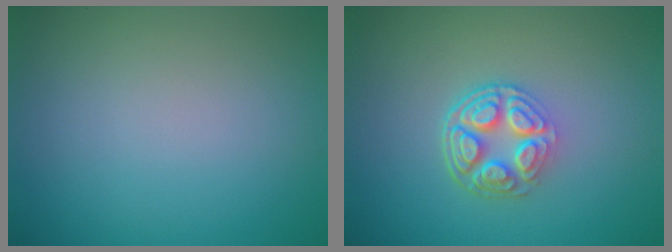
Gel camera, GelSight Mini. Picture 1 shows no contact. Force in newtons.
{"total": 4.9, "press": 3.6, "slide": 3.4}